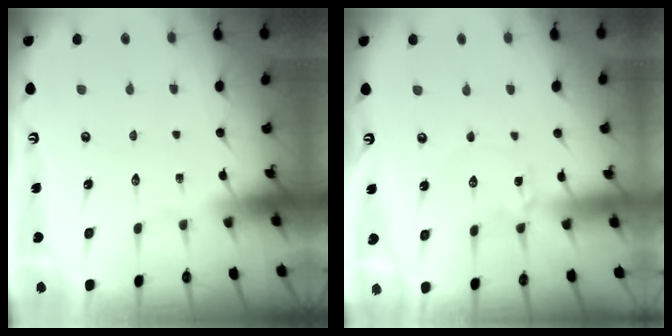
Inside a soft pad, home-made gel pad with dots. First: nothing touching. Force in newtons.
{"total": 2.4, "press": 2.4, "slide": 0.3}